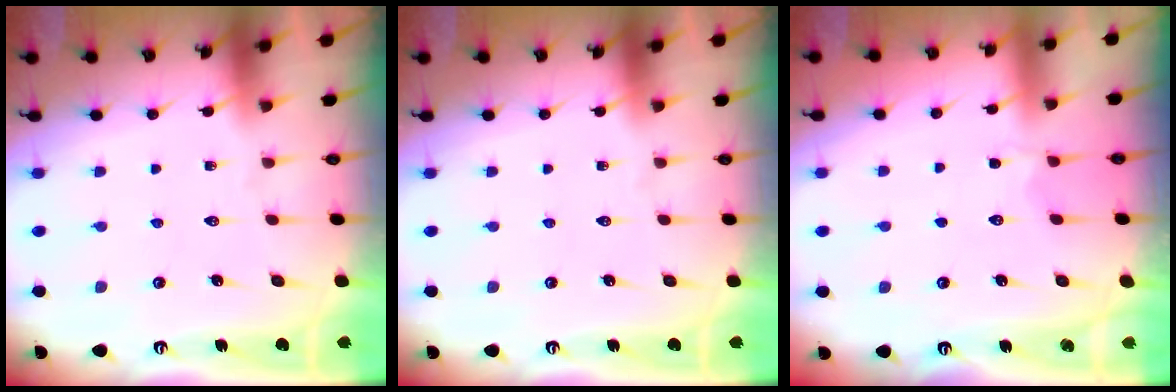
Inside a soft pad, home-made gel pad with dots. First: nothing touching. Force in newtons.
{"total": 0.0}
{"total": 2.0, "press": 1.7, "slide": 1.0}